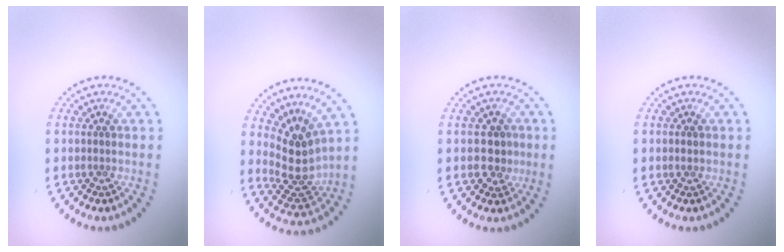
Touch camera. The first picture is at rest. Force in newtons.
{"total": 3.6, "press": 2.9, "slide": 2.1}
{"total": 2.5, "press": 2.4, "slide": 0.6}
{"total": 0.7, "press": 0.7, "slide": 0.1}